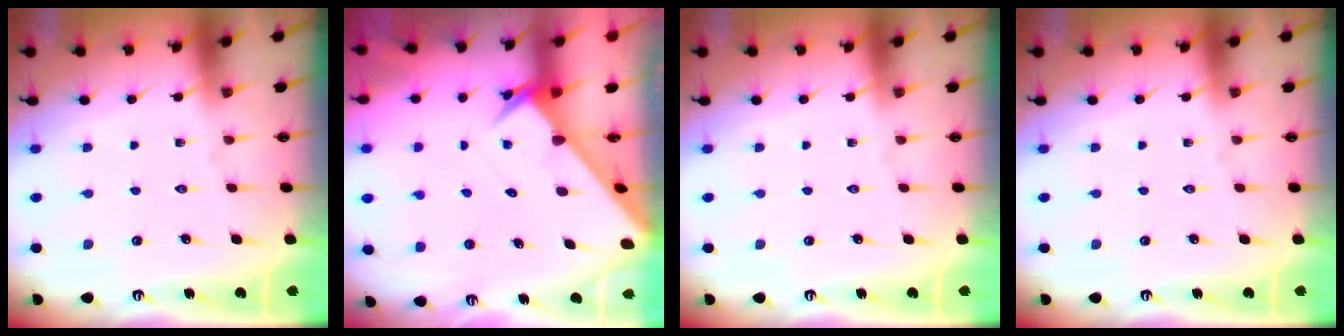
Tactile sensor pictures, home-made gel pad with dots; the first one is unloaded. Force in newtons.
{"total": 2.9, "press": 2.9, "slide": 0.2}
{"total": 0.0}
{"total": 0.0}